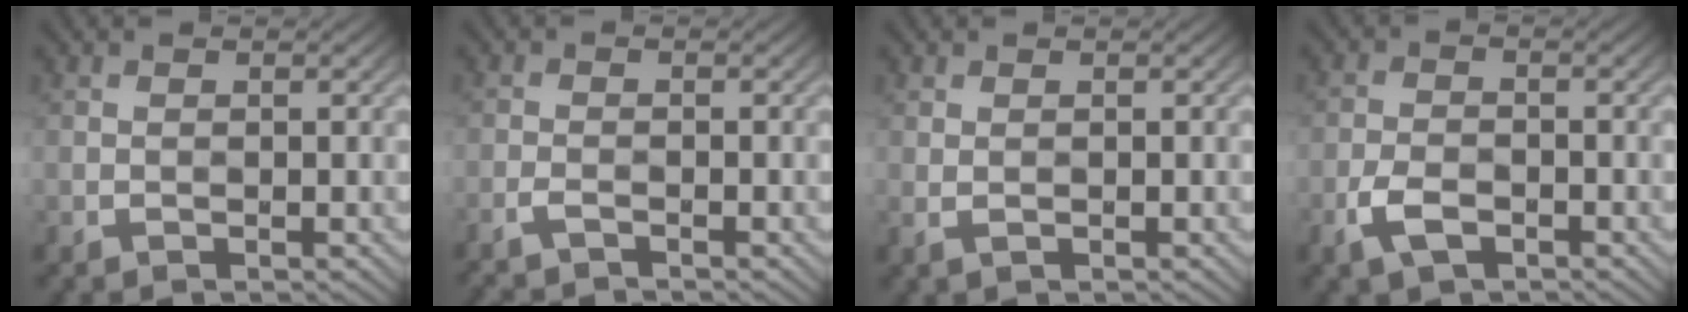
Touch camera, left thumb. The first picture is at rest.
{"total": 2.2, "force": [-1.9, 0.3, 1.1], "torque": [-0.024, -0.002, -0.039]}
{"total": 1.1, "force": [0.7, 0.5, 0.7], "torque": [-0.012, -0.004, 0.011]}
{"total": 4.1, "force": [-1.2, 2.4, 3.1], "torque": [-0.063, -0.001, -0.030]}